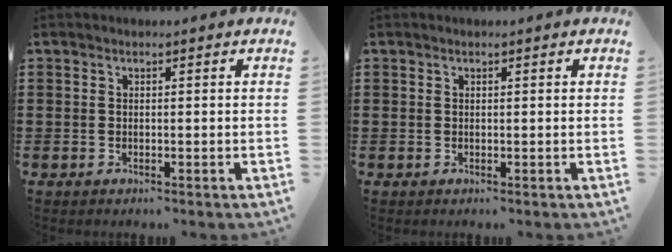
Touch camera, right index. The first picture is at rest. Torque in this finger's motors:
{"motor_torque": [-1.16, 0.98, -0.26, -0.21]}